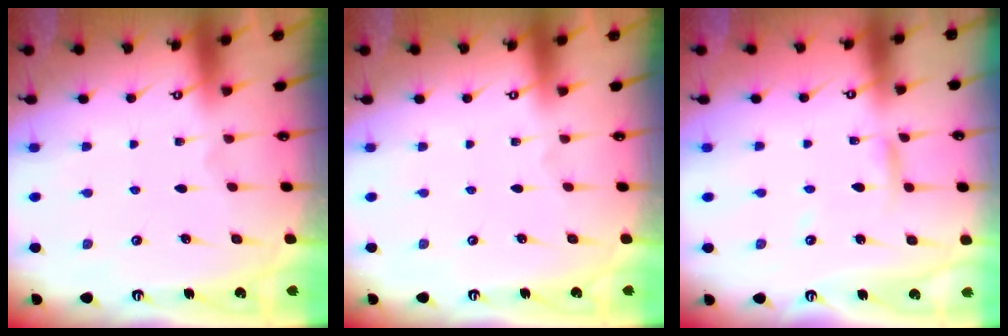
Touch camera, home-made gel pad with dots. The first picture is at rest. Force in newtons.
{"total": 0.0}
{"total": 5.1, "press": 5.0, "slide": 0.4}